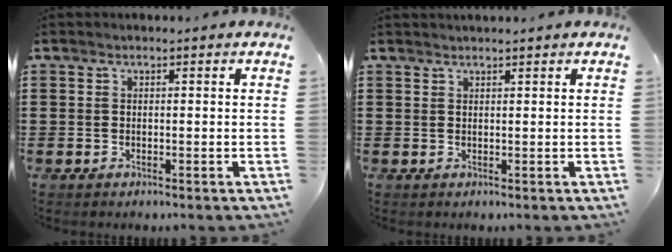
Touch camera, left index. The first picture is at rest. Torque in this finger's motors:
{"motor_torque": [0.55, -0.71, 0.44, 0.06]}